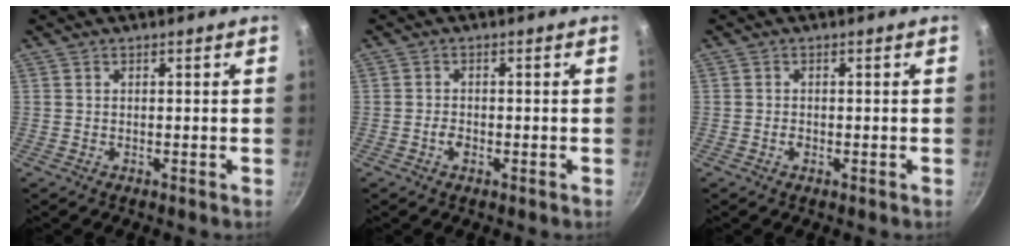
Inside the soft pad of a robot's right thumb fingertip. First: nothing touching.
{"total": 2.0, "force": [-0.8, 1.2, 1.3], "torque": [-0.028, 0.006, -0.018]}
{"total": 1.1, "force": [-0.4, 0.7, 0.7], "torque": [-0.015, 0.002, -0.009]}